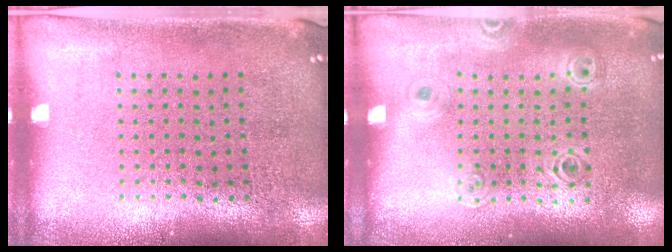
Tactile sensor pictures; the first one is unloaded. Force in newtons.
{"total": 1.0, "press": 1.0, "slide": 0.1}